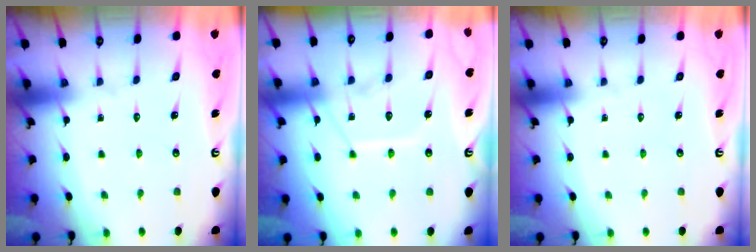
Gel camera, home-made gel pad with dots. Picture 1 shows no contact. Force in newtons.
{"total": 11.1, "press": 11.1, "slide": 1.1}
{"total": 0.0}